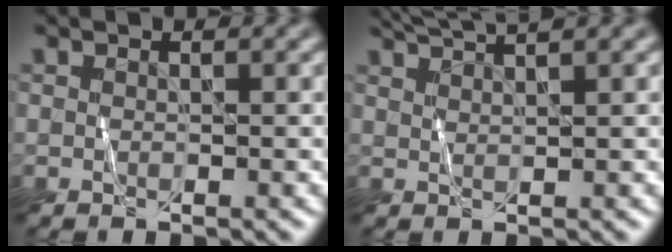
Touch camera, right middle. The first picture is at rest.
{"total": 3.8, "force": [3.2, 0.5, 2.1], "torque": [-0.023, 0.012, 0.040]}